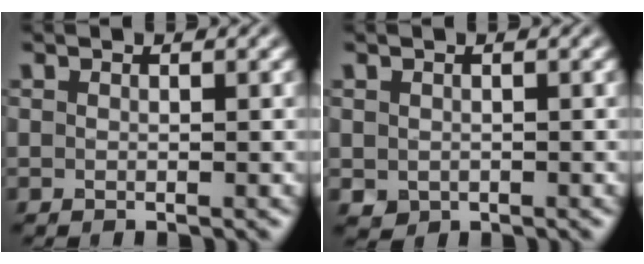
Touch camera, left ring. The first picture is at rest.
{"total": 0.9, "force": [-0.1, 0.9, 0.3], "torque": [-0.004, -0.006, 0.000]}